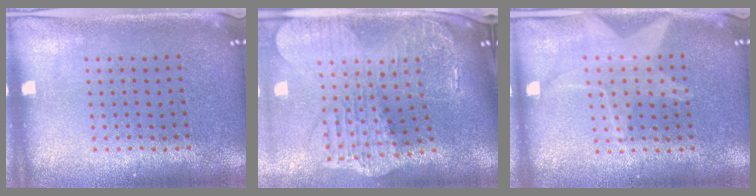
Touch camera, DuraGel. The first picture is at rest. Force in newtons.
{"total": 4.4, "press": 3.3, "slide": 2.9}
{"total": 1.5, "press": 1.4, "slide": 0.3}